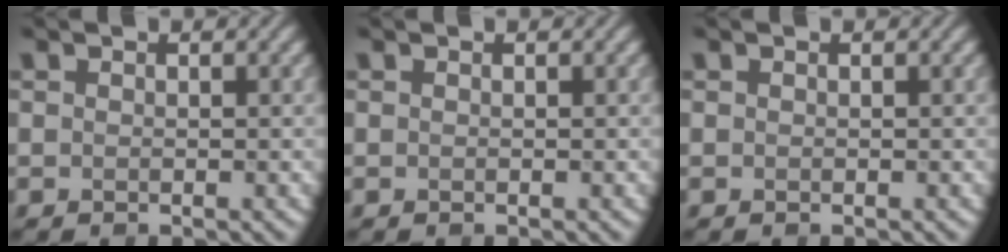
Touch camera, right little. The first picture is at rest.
{"total": 0.0}
{"total": 0.0}